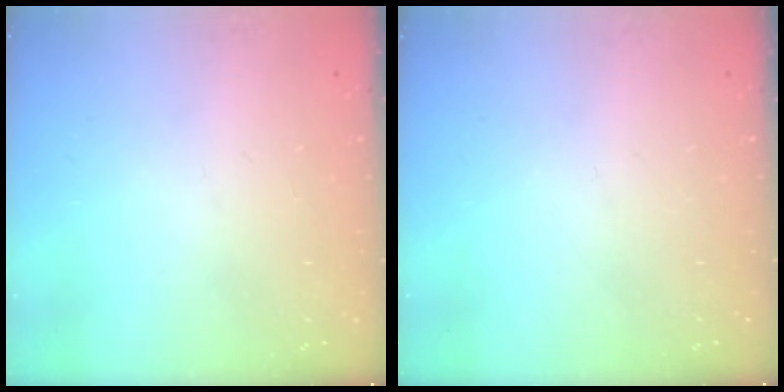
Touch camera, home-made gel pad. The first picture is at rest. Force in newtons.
{"total": 0.0}